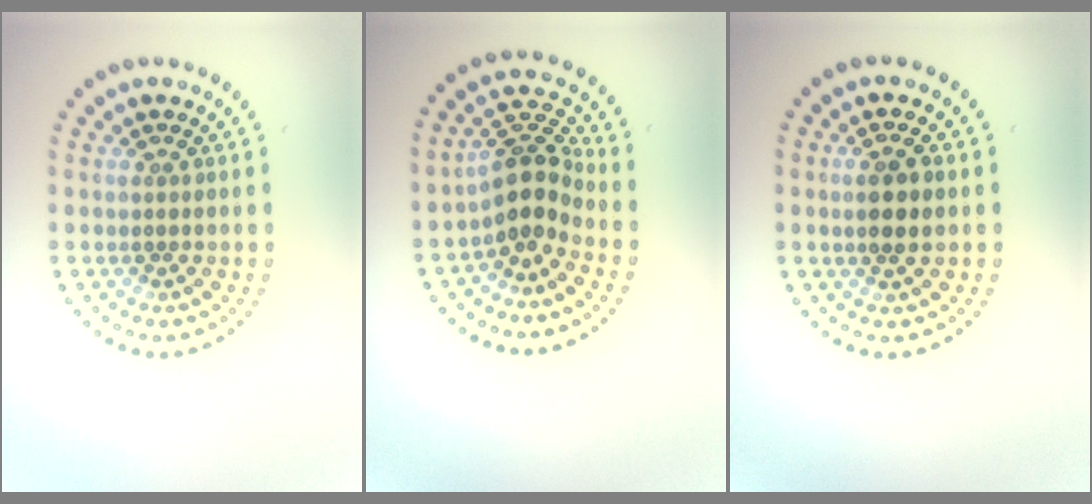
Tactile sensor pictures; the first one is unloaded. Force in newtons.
{"total": 3.8, "press": 3.0, "slide": 2.4}
{"total": 2.6, "press": 2.4, "slide": 0.7}